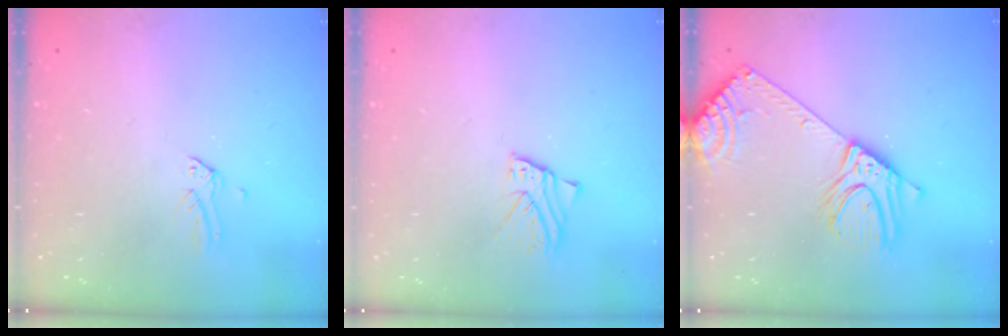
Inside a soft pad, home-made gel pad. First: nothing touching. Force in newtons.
{"total": 2.7, "press": 2.7, "slide": 0.2}
{"total": 15.6, "press": 15.2, "slide": 3.3}